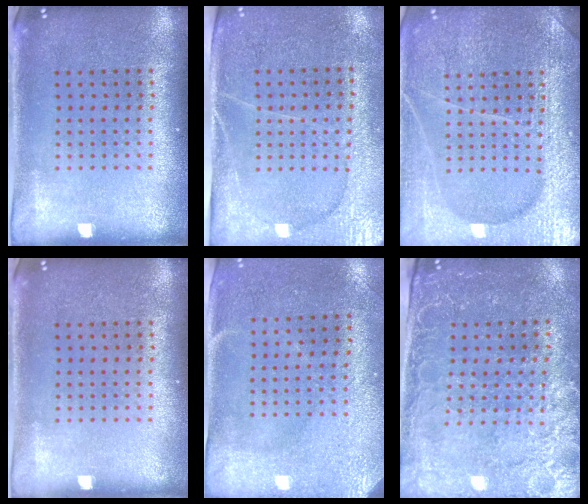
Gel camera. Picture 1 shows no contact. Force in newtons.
{"total": 3.0, "press": 2.8, "slide": 1.1}
{"total": 6.6, "press": 6.6, "slide": 0.8}
{"total": 0.0}
{"total": 2.9, "press": 2.4, "slide": 1.6}
{"total": 2.9, "press": 2.8, "slide": 0.8}